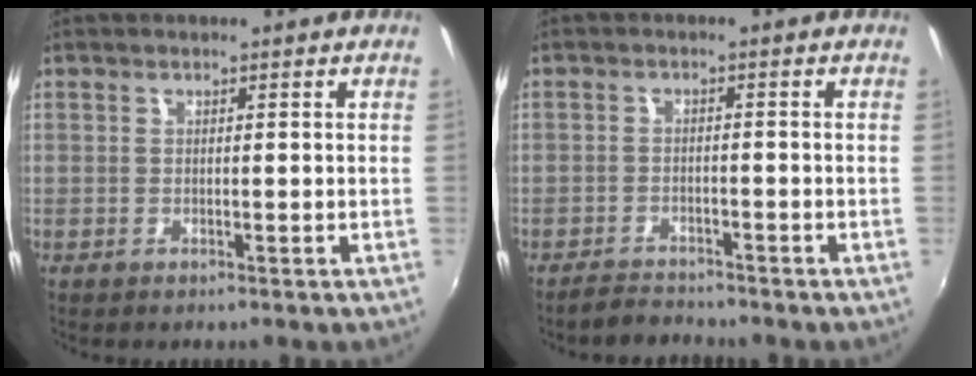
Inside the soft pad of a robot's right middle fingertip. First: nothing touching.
{"total": 3.3, "force": [-3.2, 0.7, 0.3], "torque": [-0.022, 0.001, -0.056]}